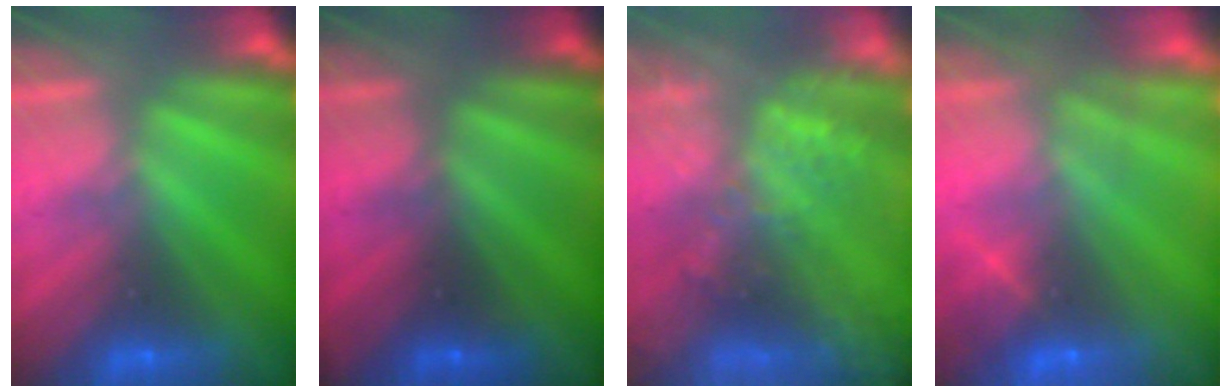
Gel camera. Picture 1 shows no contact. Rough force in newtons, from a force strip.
{"total": 2.7}
{"total": 7.5}
{"total": 9.6}